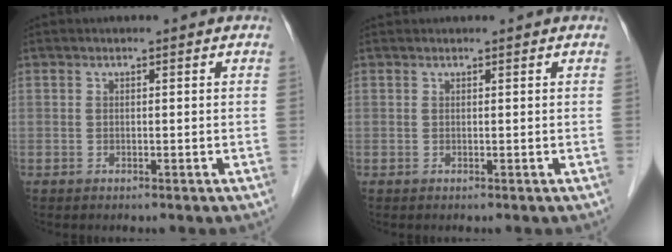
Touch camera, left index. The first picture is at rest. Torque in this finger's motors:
{"motor_torque": [-0.34, -0.36, 0.01, 0.00]}